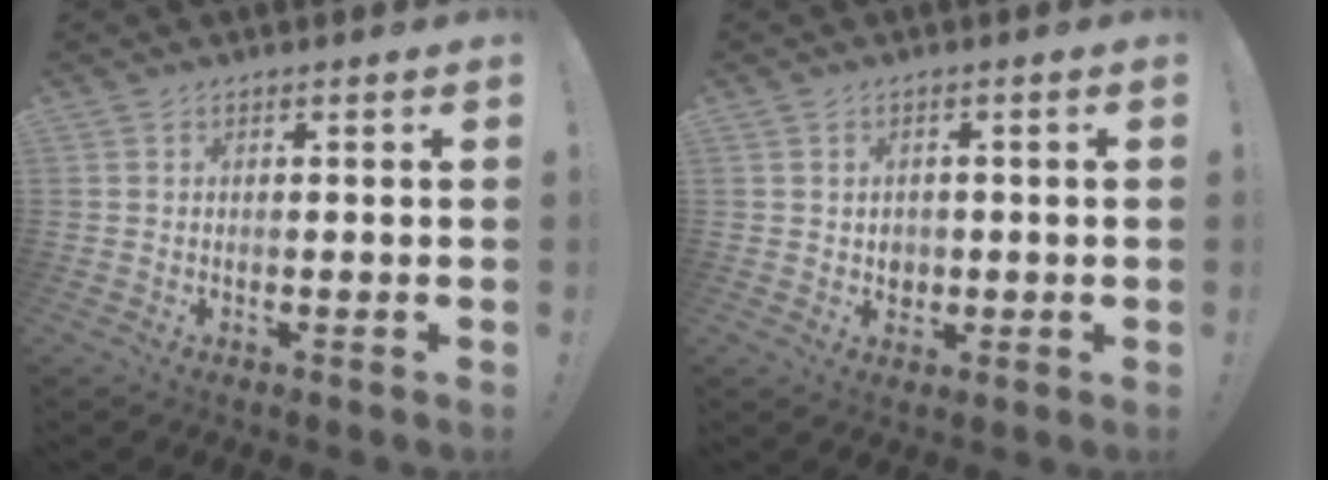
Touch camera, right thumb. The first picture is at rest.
{"total": 3.5, "force": [0.6, 3.4, 0.7], "torque": [0.000, -0.008, 0.008]}